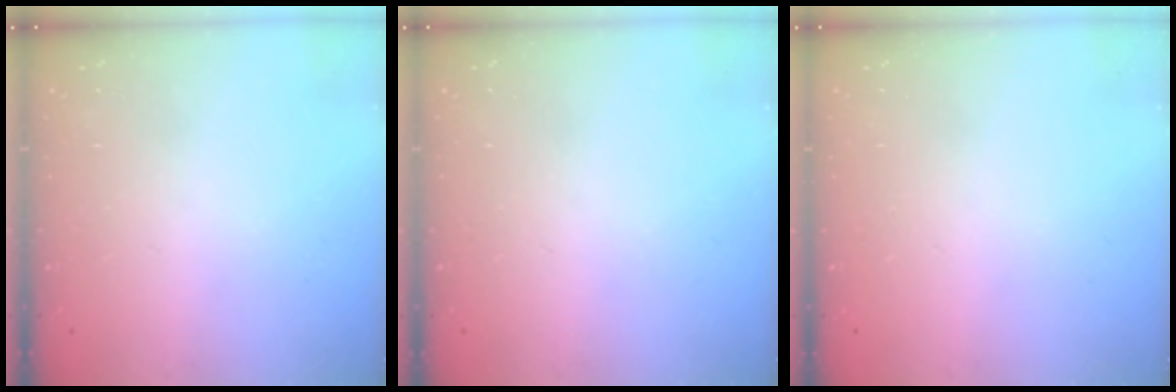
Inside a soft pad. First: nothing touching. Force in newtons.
{"total": 0.0}
{"total": 0.0}